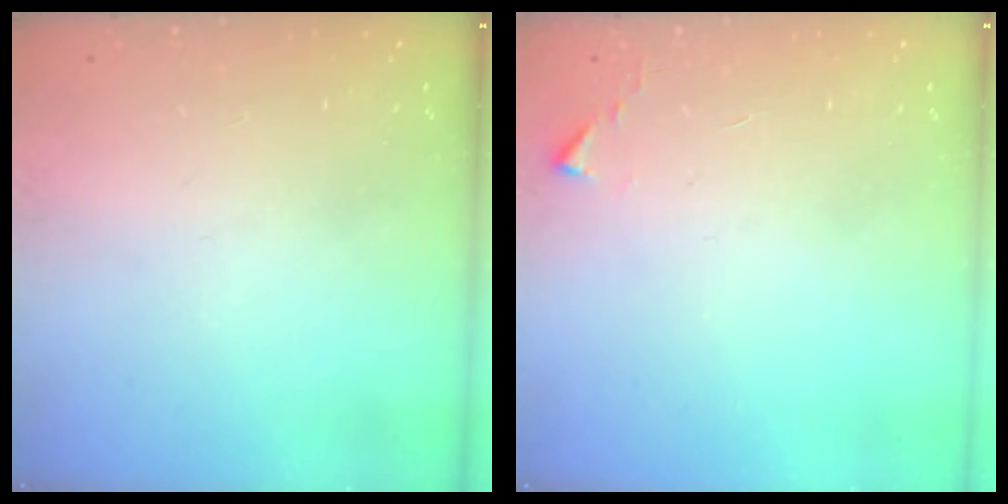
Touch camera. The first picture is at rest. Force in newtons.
{"total": 2.7, "press": 2.7, "slide": 0.5}